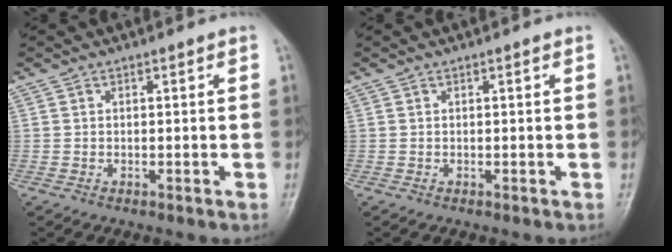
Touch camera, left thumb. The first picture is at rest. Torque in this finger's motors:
{"motor_torque": [-0.05, 0.01, -0.04, 0.04, 0.00]}